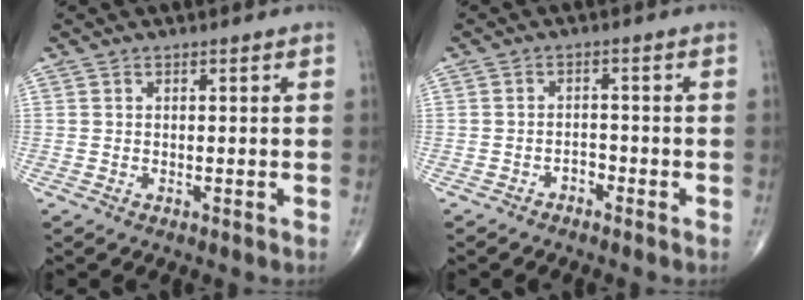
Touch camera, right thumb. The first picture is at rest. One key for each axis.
{"total": 1.7, "fx": -1.4, "fy": 0.9, "fz": 0.6, "tx": -0.003, "ty": 0.010, "tz": -0.026}